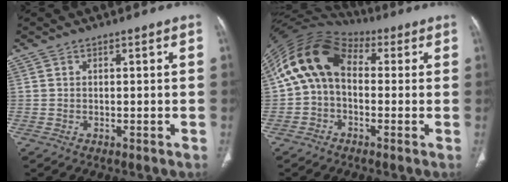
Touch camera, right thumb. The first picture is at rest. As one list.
[{"total": 12.9, "force": [1.4, 8.9, 9.2], "torque": [-0.163, 0.042, 0.013]}]